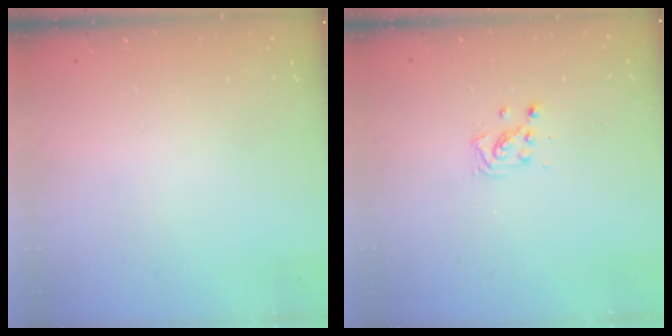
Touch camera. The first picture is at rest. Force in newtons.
{"total": 3.1, "press": 3.1, "slide": 0.4}